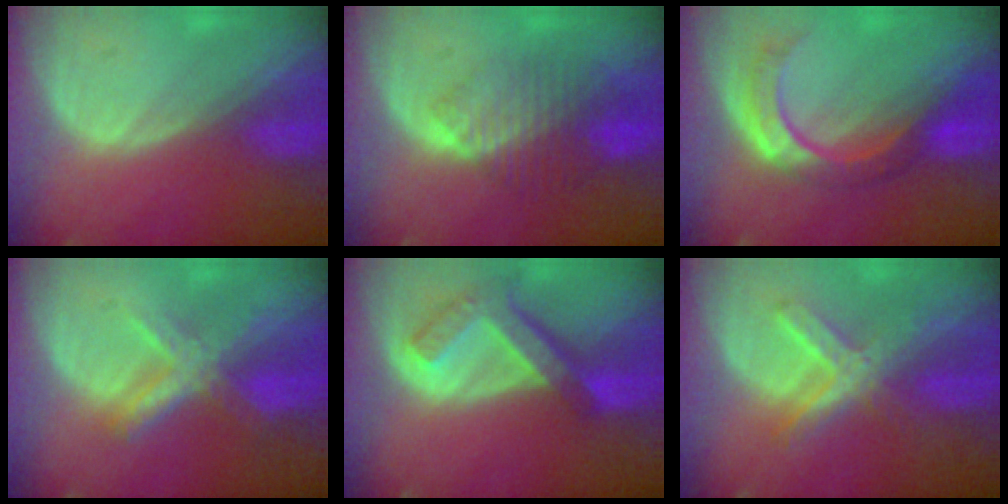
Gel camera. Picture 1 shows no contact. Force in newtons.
{"total": 8.2, "press": 7.3, "slide": 3.8}
{"total": 8.0, "press": 7.2, "slide": 3.6}
{"total": 7.2, "press": 6.1, "slide": 3.9}
{"total": 7.7, "press": 6.6, "slide": 3.9}
{"total": 7.0, "press": 6.2, "slide": 3.2}